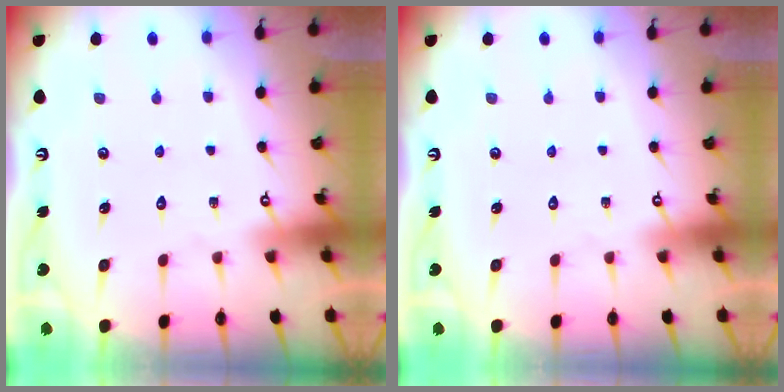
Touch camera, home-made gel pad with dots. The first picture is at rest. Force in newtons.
{"total": 0.0}